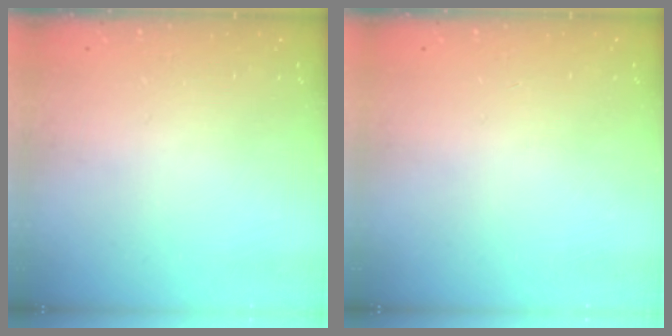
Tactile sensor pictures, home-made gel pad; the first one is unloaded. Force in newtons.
{"total": 0.0}